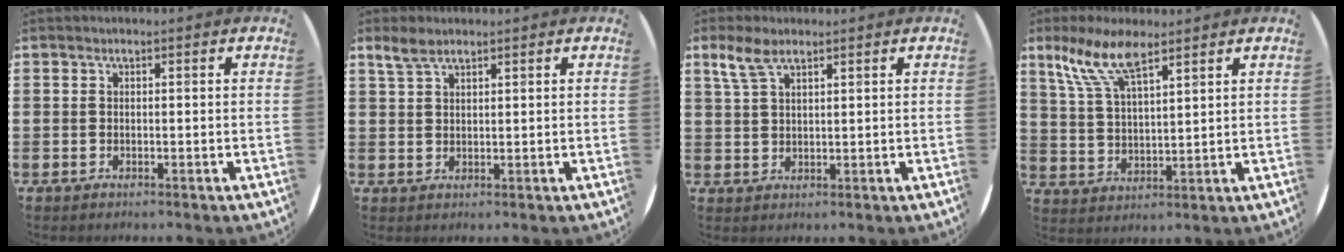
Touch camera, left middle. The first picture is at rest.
{"total": 2.8, "force": [2.2, 1.0, 1.4], "torque": [-0.030, 0.004, 0.040]}
{"total": 3.8, "force": [2.7, 1.4, 2.4], "torque": [-0.052, 0.005, 0.049]}
{"total": 8.4, "force": [6.1, 2.4, 5.3], "torque": [-0.121, -0.009, 0.110]}